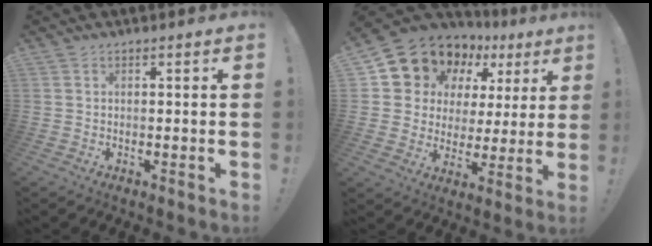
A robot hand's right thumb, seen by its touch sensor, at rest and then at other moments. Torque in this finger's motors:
{"motor_torque": [1.31, 1.60, 0.49, -0.21, 0.09]}